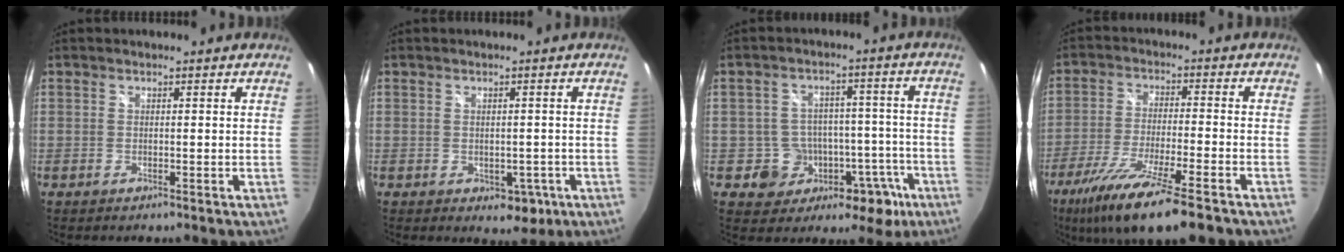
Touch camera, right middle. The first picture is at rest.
{"total": 4.6, "force": [-1.7, 3.2, 2.7], "torque": [-0.038, -0.006, -0.015]}
{"total": 12.5, "force": [-5.8, 9.8, 5.2], "torque": [-0.077, 0.033, -0.058]}
{"total": 15.9, "force": [-11.0, 1.9, 11.2], "torque": [-0.226, -0.048, -0.194]}